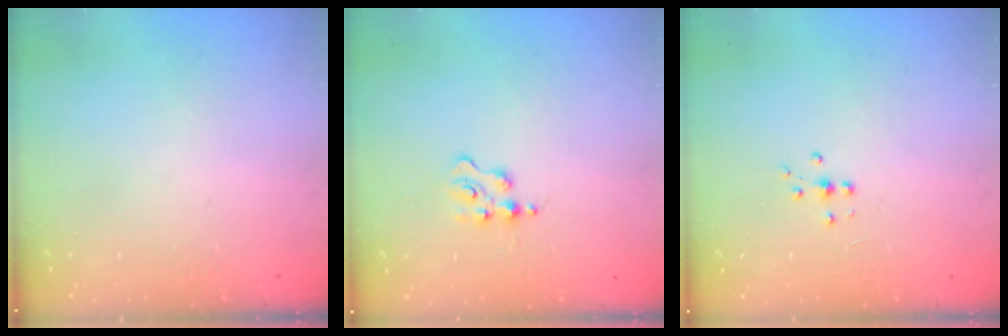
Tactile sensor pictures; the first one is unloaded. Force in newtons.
{"total": 1.8, "press": 1.8, "slide": 0.3}
{"total": 4.4, "press": 4.3, "slide": 0.7}